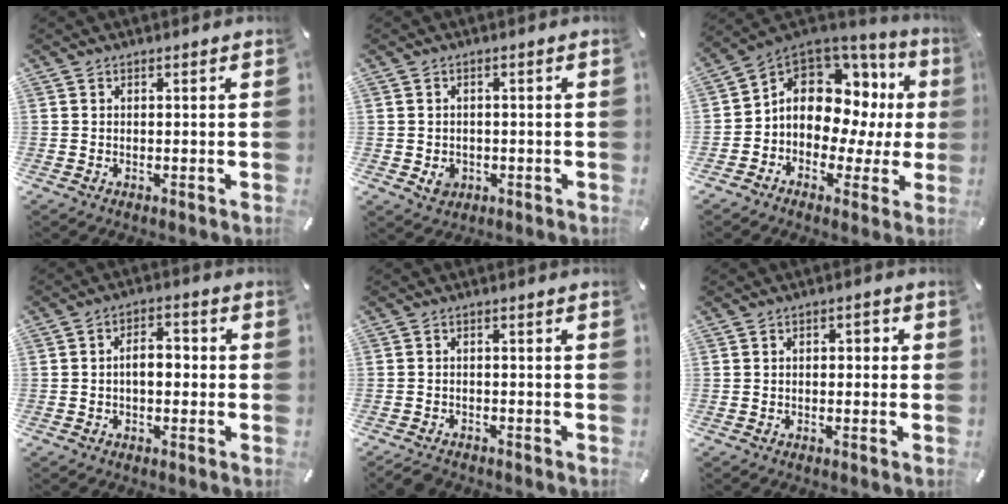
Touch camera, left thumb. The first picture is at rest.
{"total": 3.2, "force": [-0.9, 2.8, 1.4], "torque": [-0.004, 0.000, -0.016]}
{"total": 10.4, "force": [2.4, 8.2, 6.0], "torque": [-0.114, -0.029, 0.043]}
{"total": 5.3, "force": [-1.1, 3.2, 4.1], "torque": [-0.073, 0.019, -0.022]}
{"total": 2.6, "force": [-2.4, 0.9, 0.5], "torque": [-0.021, 0.009, -0.052]}
{"total": 2.0, "force": [-1.0, 1.2, 1.2], "torque": [-0.024, 0.012, -0.023]}